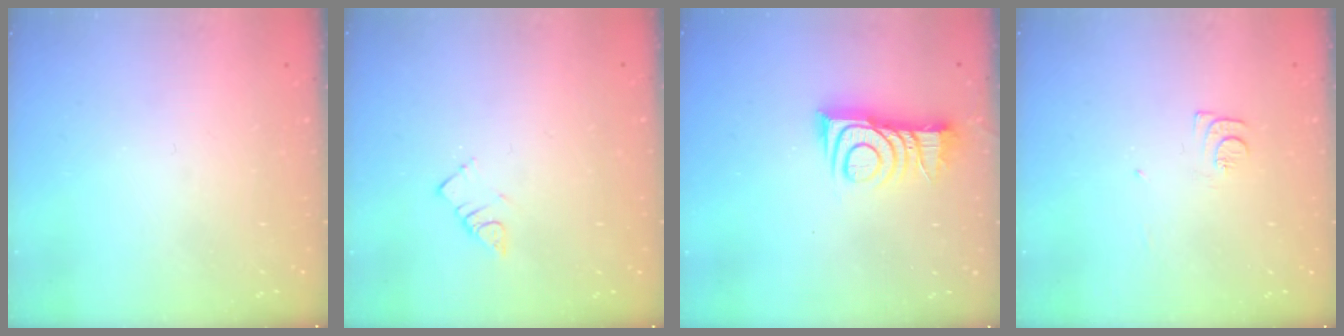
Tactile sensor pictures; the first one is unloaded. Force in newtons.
{"total": 3.2, "press": 3.1, "slide": 0.5}
{"total": 10.7, "press": 10.6, "slide": 0.4}
{"total": 5.9, "press": 5.9, "slide": 0.5}